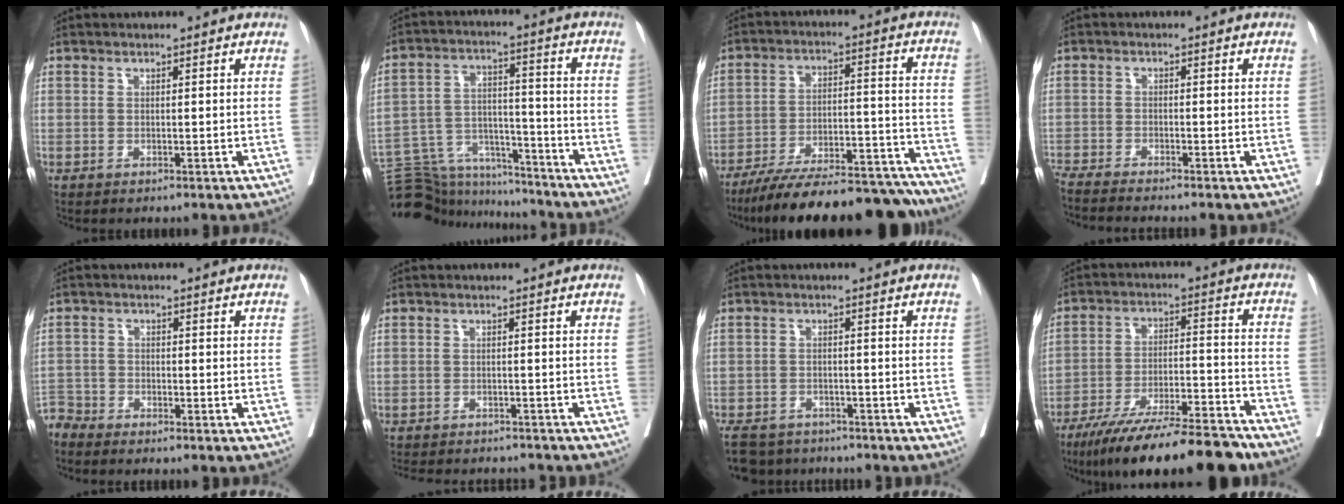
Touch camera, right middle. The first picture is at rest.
{"total": 16.4, "force": [-15.5, 4.2, 3.4], "torque": [-0.070, 0.032, -0.242]}
{"total": 24.3, "force": [-21.9, 4.3, 9.5], "torque": [-0.110, 0.010, -0.314]}
{"total": 7.6, "force": [-6.8, -0.6, 3.1], "torque": [-0.037, -0.021, -0.114]}
{"total": 3.2, "force": [-3.2, 0.4, -0.4], "torque": [0.012, -0.010, -0.063]}
{"total": 11.5, "force": [-10.6, 2.9, 3.4], "torque": [-0.067, 0.000, -0.133]}
{"total": 8.9, "force": [-7.9, 3.5, 2.4], "torque": [-0.045, -0.006, -0.117]}
{"total": 19.2, "force": [-16.1, 2.0, 10.3], "torque": [-0.147, -0.010, -0.260]}